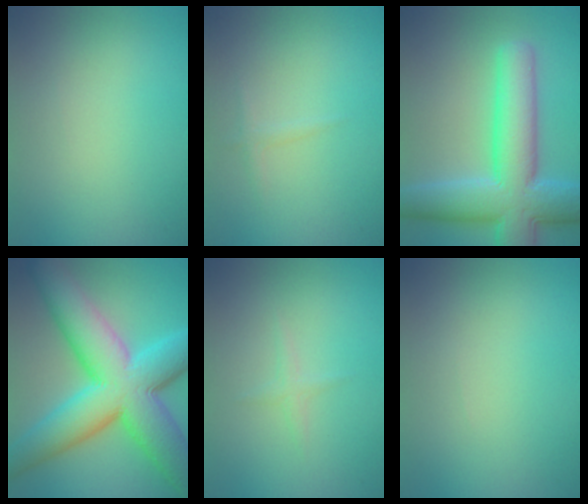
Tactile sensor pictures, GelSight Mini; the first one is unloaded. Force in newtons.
{"total": 0.7, "press": 0.7, "slide": 0.0}
{"total": 10.1, "press": 10.1, "slide": 0.3}
{"total": 13.3, "press": 13.3, "slide": 0.4}
{"total": 0.8, "press": 0.8, "slide": 0.1}
{"total": 0.0}